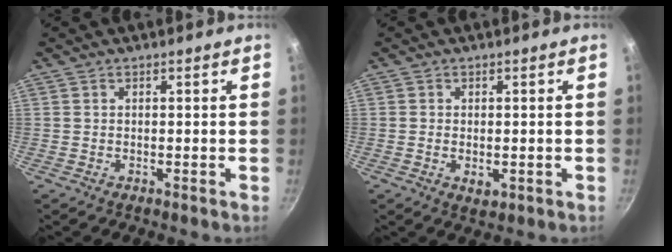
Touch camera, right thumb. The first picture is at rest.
{"total": 3.3, "force": [-0.6, 2.2, 2.4], "torque": [-0.037, -0.009, -0.007]}